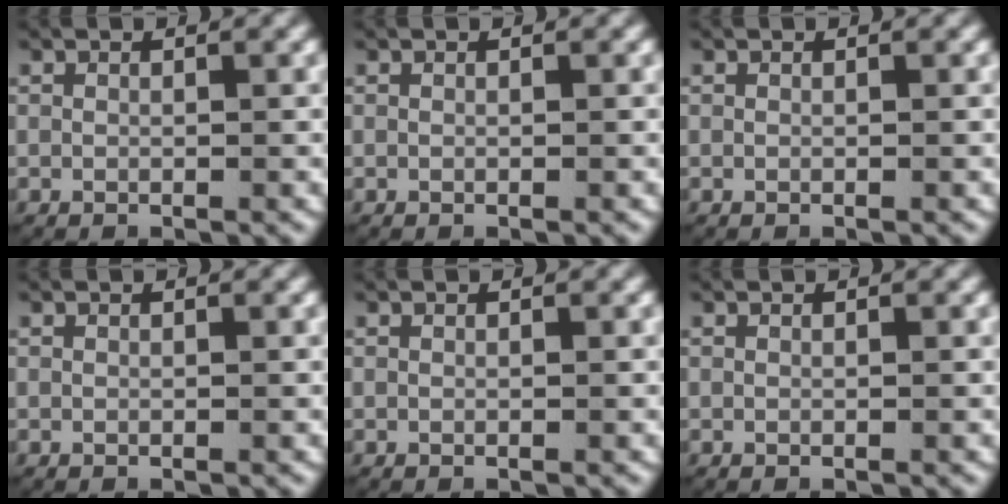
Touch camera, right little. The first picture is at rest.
{"total": 0.0}
{"total": 0.0}
{"total": 0.0}
{"total": 0.0}
{"total": 0.0}